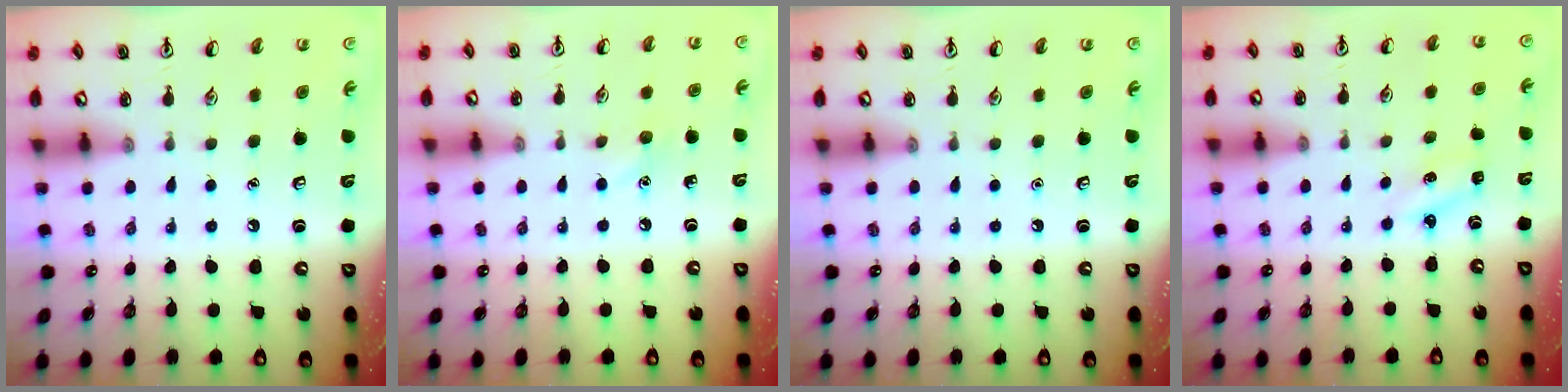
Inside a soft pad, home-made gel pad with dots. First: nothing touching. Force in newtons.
{"total": 5.3, "press": 5.0, "slide": 1.6}
{"total": 0.0}
{"total": 2.5, "press": 2.3, "slide": 0.9}